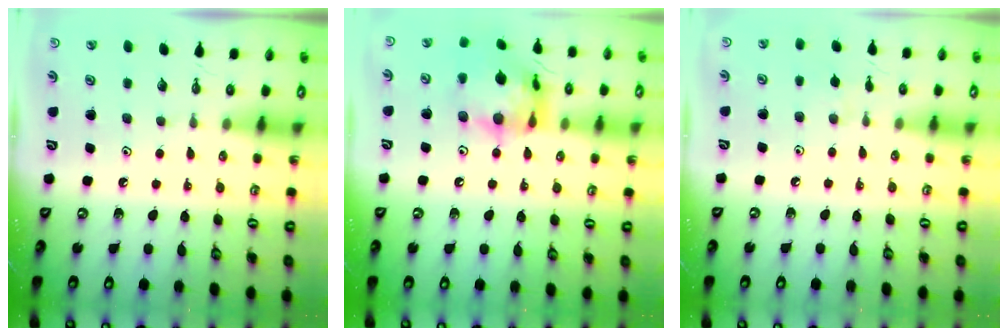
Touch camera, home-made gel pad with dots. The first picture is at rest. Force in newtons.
{"total": 16.6, "press": 16.6, "slide": 1.5}
{"total": 4.8, "press": 4.7, "slide": 0.7}